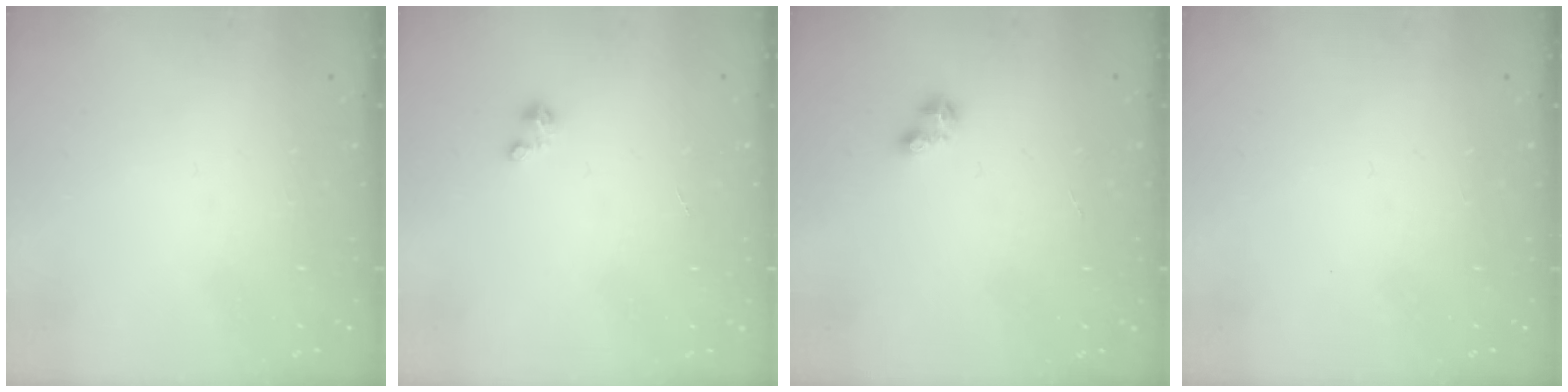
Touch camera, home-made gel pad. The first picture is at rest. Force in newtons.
{"total": 0.8, "press": 0.7, "slide": 0.3}
{"total": 2.5, "press": 2.5, "slide": 0.4}
{"total": 0.0}